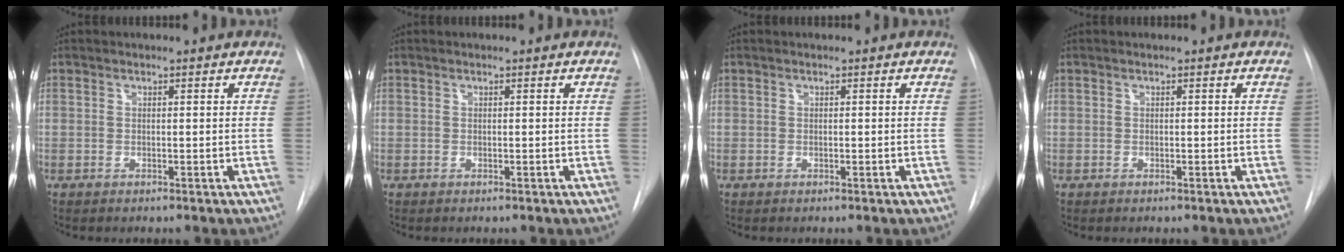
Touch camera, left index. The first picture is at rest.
{"total": 0.0}
{"total": 1.1, "force": [-1.1, -0.2, -0.1], "torque": [0.004, -0.005, -0.014]}
{"total": 0.0}